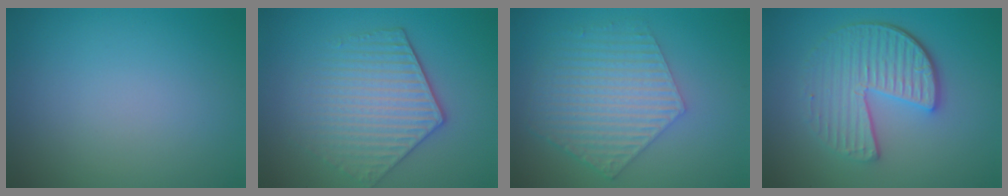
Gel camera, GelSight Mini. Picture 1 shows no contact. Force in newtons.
{"total": 5.0, "press": 4.0, "slide": 3.1}
{"total": 5.9, "press": 4.3, "slide": 4.0}
{"total": 5.3, "press": 4.0, "slide": 3.5}